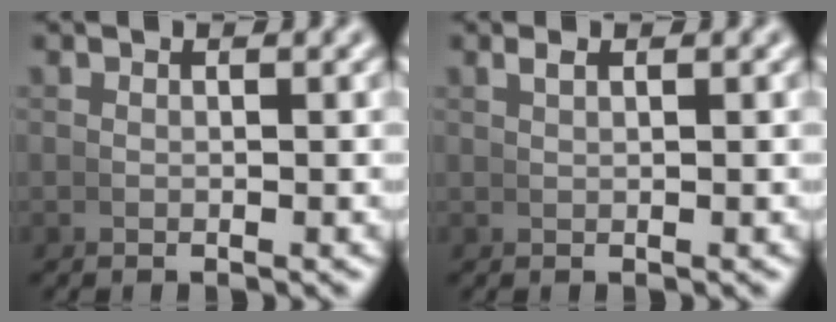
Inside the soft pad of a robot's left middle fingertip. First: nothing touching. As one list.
[{"total": 0.7, "force": [0.6, -0.1, 0.4], "torque": [-0.006, 0.008, 0.012]}]